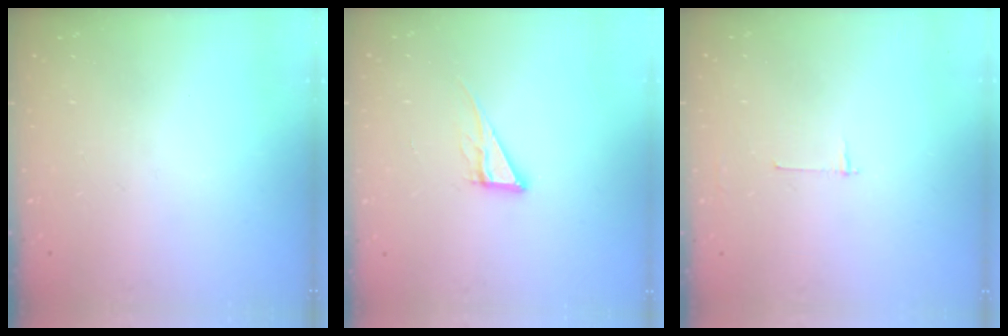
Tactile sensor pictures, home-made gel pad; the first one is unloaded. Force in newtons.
{"total": 6.6, "press": 6.6, "slide": 0.3}
{"total": 2.7, "press": 2.7, "slide": 0.3}